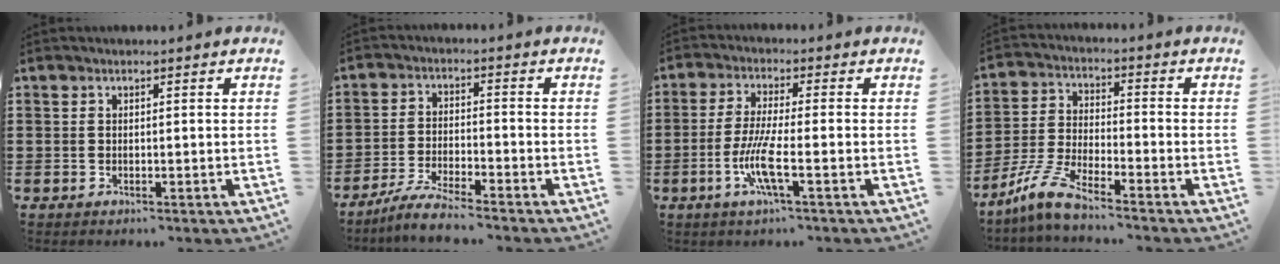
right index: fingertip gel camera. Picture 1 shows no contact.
{"total": 4.9, "force": [-4.5, -0.1, 1.9], "torque": [-0.044, -0.008, -0.088]}
{"total": 7.2, "force": [-2.3, 0.9, 6.8], "torque": [-0.147, -0.016, -0.050]}
{"total": 7.0, "force": [-5.9, 0.3, 3.8], "torque": [-0.100, -0.014, -0.120]}